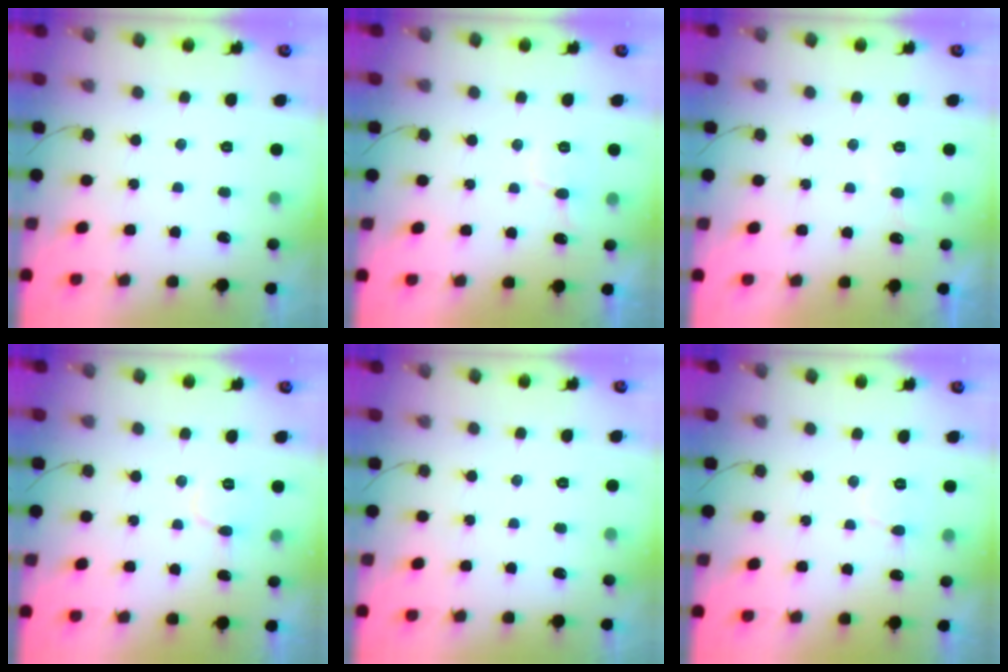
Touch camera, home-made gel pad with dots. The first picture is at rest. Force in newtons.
{"total": 7.6, "press": 7.6, "slide": 0.6}
{"total": 5.0, "press": 5.0, "slide": 0.2}
{"total": 6.5, "press": 6.5, "slide": 0.1}
{"total": 0.0}
{"total": 5.3, "press": 5.3, "slide": 0.2}